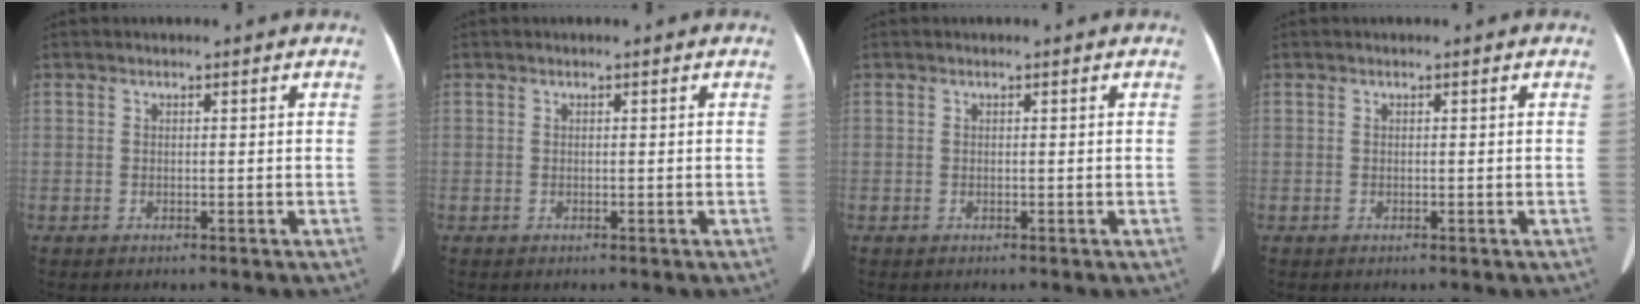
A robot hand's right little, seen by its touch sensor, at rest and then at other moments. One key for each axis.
{"total": 0.0}
{"total": 0.0}
{"total": 0.0}